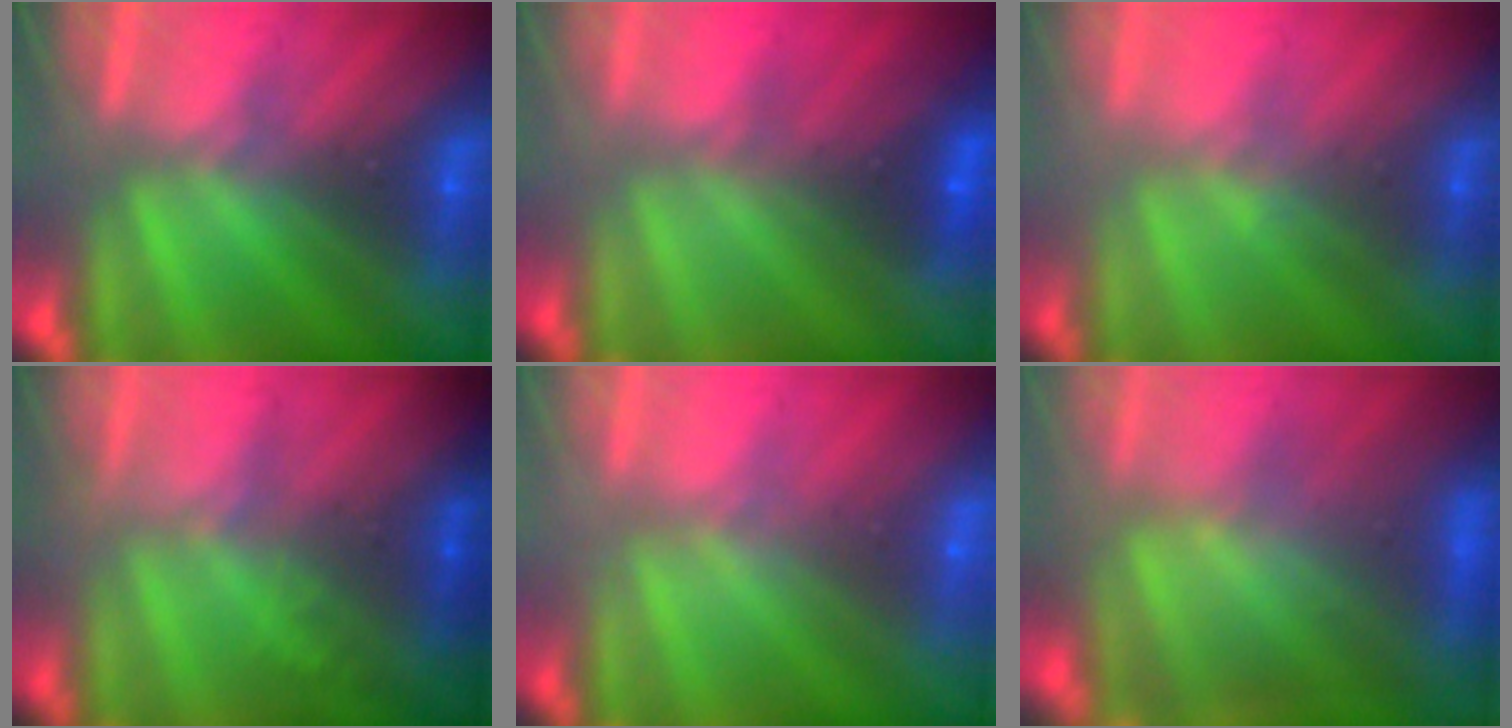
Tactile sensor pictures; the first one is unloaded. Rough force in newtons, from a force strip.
{"total": 2.1}
{"total": 2.3}
{"total": 1.8}
{"total": 1.5}
{"total": 9.4}